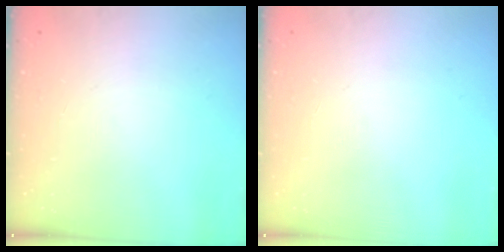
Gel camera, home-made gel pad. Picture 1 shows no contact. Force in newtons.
{"total": 0.0}